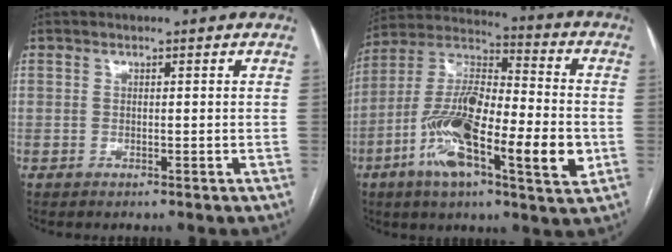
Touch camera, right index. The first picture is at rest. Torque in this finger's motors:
{"motor_torque": [1.86, -0.27, 0.63, 0.21]}